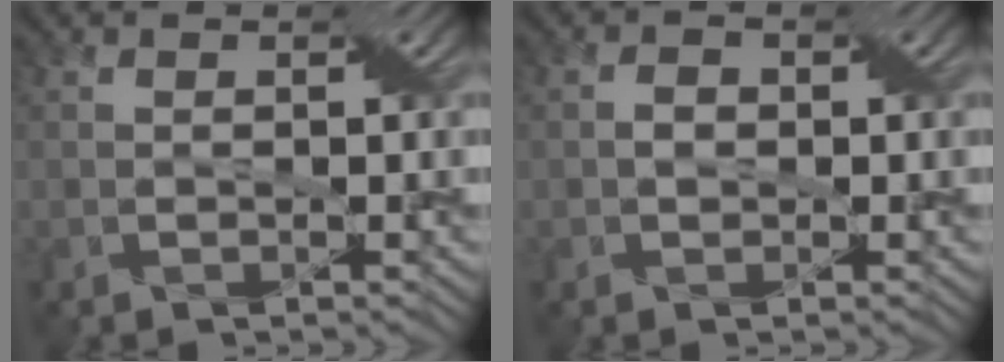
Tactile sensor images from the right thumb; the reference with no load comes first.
{"total": 1.3, "force": [-0.2, 1.0, 0.8], "torque": [-0.017, 0.002, -0.007]}